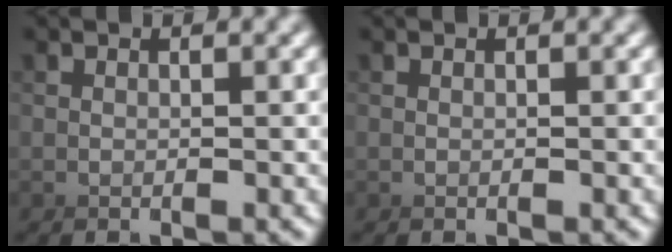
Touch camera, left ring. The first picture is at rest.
{"total": 0.0}